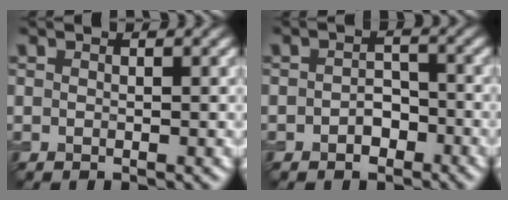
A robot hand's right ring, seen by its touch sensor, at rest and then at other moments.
{"total": 2.2, "force": [-1.1, 1.6, 1.1], "torque": [-0.017, 0.003, -0.020]}